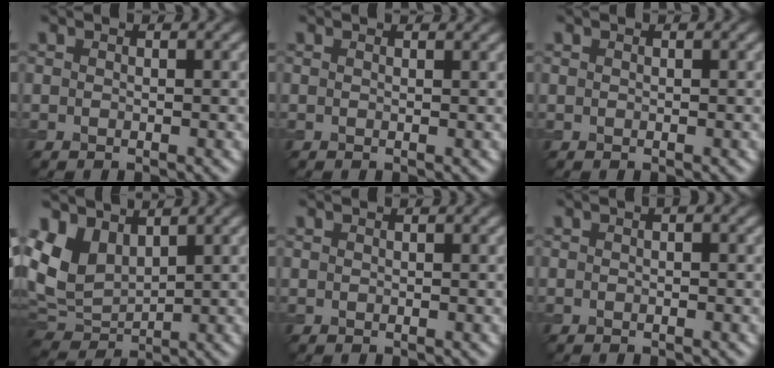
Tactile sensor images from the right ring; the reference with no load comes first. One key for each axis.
{"total": 1.1, "fx": 1.0, "fy": 0.3, "fz": 0.4, "tx": -0.011, "ty": -0.003, "tz": 0.007}
{"total": 0.0}
{"total": 5.4, "fx": 2.3, "fy": 3.8, "fz": 3.1, "tx": -0.073, "ty": -0.003, "tz": 0.047}
{"total": 0.0}
{"total": 0.5, "fx": 0.1, "fy": 0.1, "fz": 0.5, "tx": -0.009, "ty": 0.004, "tz": 0.002}